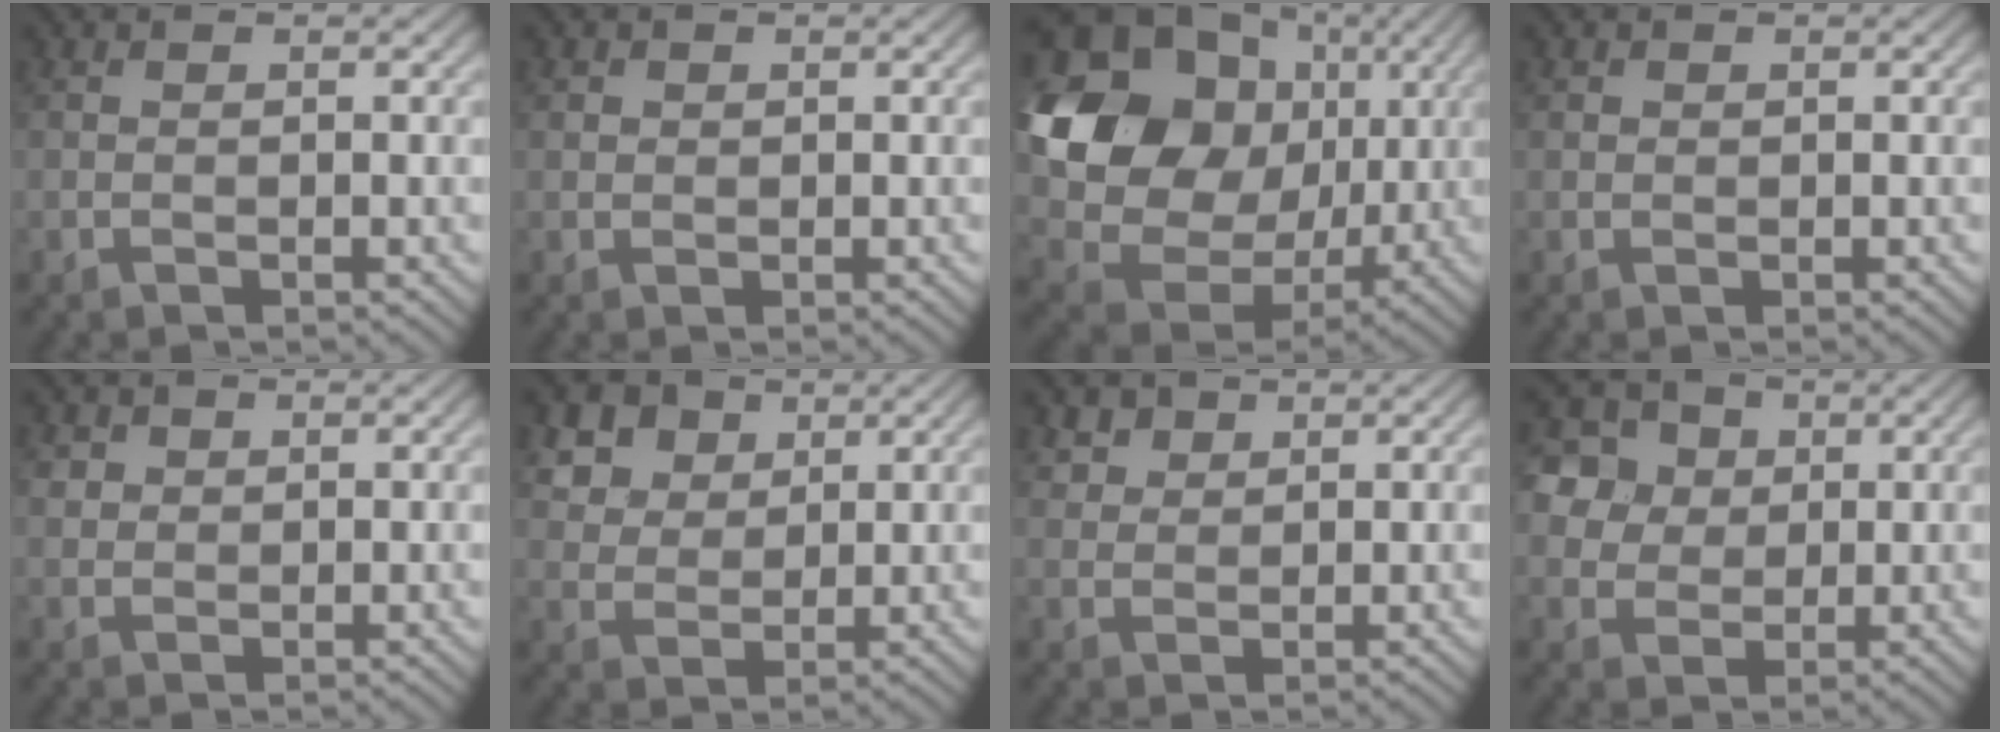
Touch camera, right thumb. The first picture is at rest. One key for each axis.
{"total": 0.9, "fx": 0.3, "fy": 0.8, "fz": 0.2, "tx": -0.003, "ty": -0.003, "tz": 0.006}
{"total": 19.2, "fx": 4.2, "fy": 15.7, "fz": 10.1, "tx": -0.248, "ty": 0.010, "tz": 0.089}
{"total": 0.6, "fx": 0.2, "fy": 0.5, "fz": 0.1, "tx": -0.001, "ty": -0.003, "tz": 0.004}
{"total": 2.1, "fx": 0.9, "fy": 1.8, "fz": 0.6, "tx": -0.018, "ty": -0.008, "tz": 0.019}
{"total": 6.9, "fx": 3.9, "fy": 4.9, "fz": 3.0, "tx": -0.101, "ty": -0.009, "tz": 0.079}
{"total": 2.7, "fx": 1.8, "fy": 1.8, "fz": 0.8, "tx": -0.022, "ty": -0.010, "tz": 0.048}
{"total": 9.2, "fx": 3.3, "fy": 7.5, "fz": 4.1, "tx": -0.126, "ty": 0.025, "tz": 0.057}